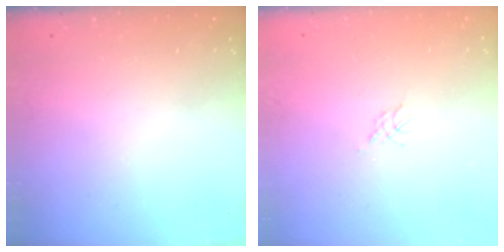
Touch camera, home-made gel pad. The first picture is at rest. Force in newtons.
{"total": 2.1, "press": 2.1, "slide": 0.5}